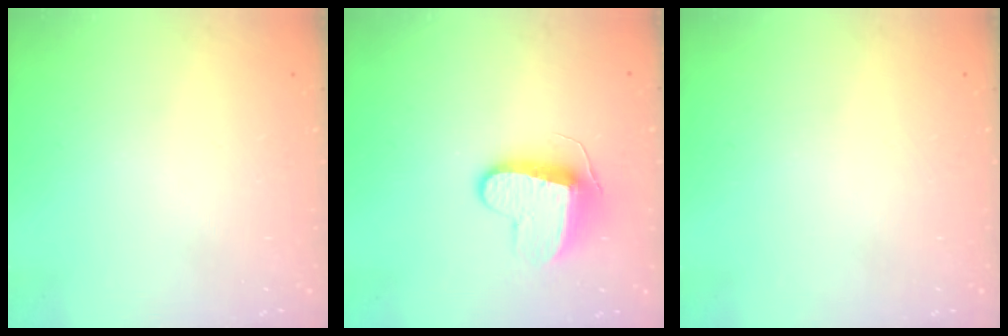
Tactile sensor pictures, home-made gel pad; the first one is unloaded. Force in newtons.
{"total": 10.2, "press": 10.2, "slide": 0.3}
{"total": 0.0}